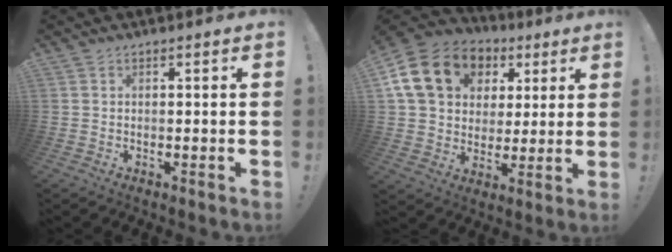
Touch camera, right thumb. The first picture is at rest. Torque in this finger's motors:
{"motor_torque": [0.70, 0.88, 1.36, 0.50, 0.12]}